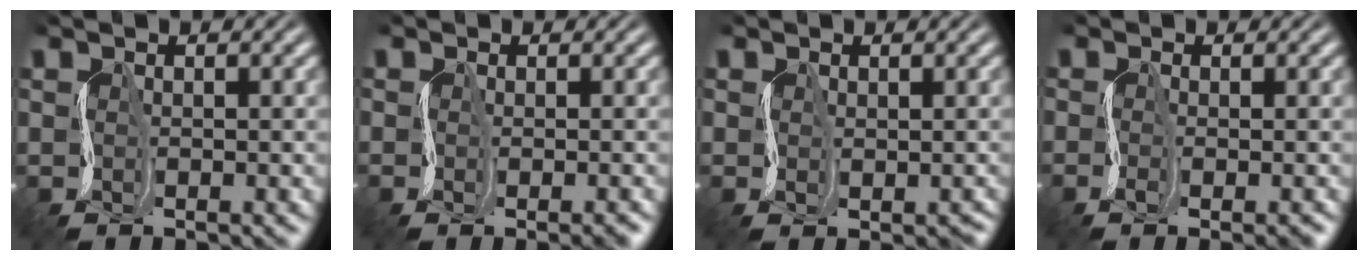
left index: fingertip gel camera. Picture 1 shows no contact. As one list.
[{"total": 2.1, "force": [-1.4, 1.0, 1.3], "torque": [-0.014, -0.006, -0.016]}, {"total": 1.1, "force": [-0.5, 1.0, 0.2], "torque": [-0.009, -0.001, -0.009]}, {"total": 2.3, "force": [-1.4, 1.0, 1.6], "torque": [-0.018, -0.005, -0.020]}]